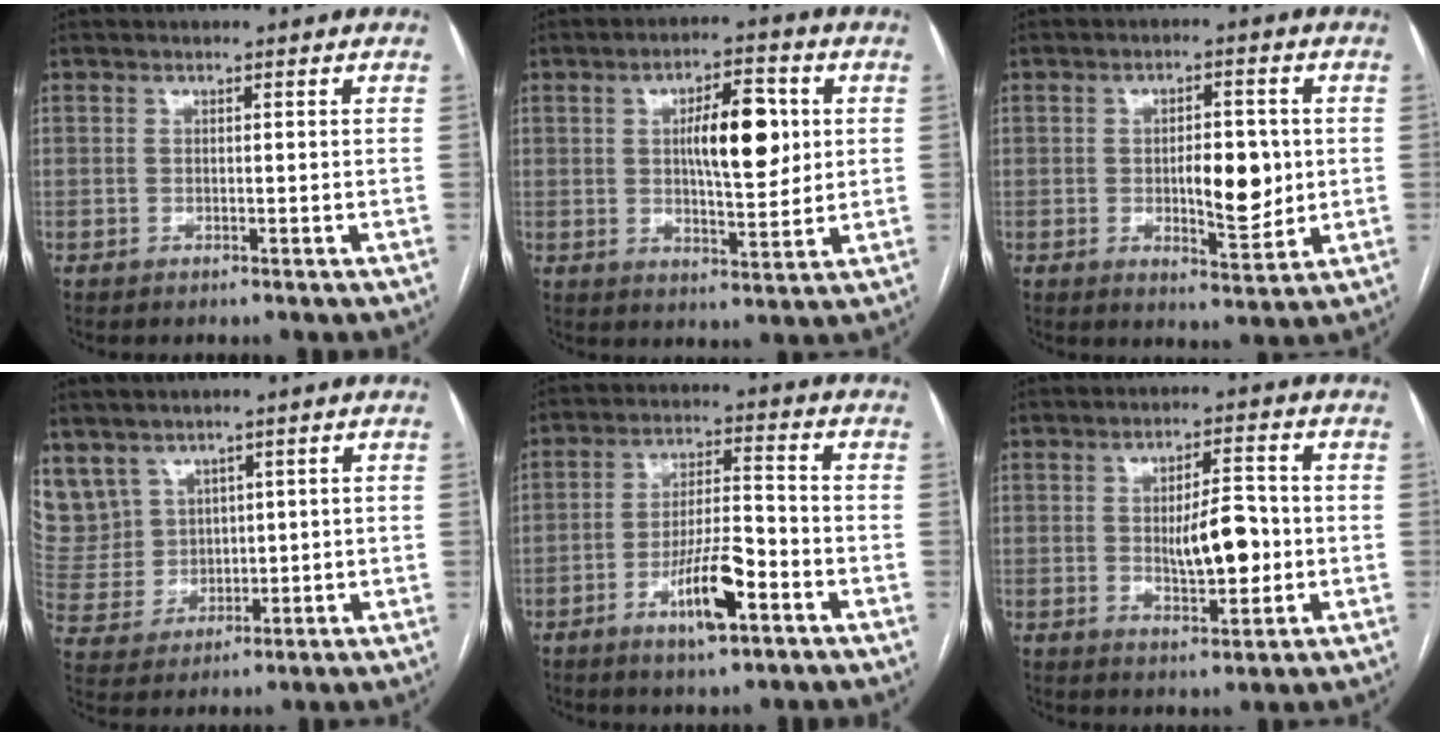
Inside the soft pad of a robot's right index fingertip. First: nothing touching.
{"total": 10.2, "force": [2.0, 3.3, 9.5], "torque": [-0.149, 0.011, 0.034]}
{"total": 7.9, "force": [-0.2, 2.9, 7.3], "torque": [-0.106, -0.004, 0.004]}
{"total": 11.0, "force": [6.6, 8.8, 1.5], "torque": [-0.060, 0.043, 0.163]}
{"total": 9.7, "force": [-4.6, 2.1, 8.2], "torque": [-0.153, 0.000, -0.077]}
{"total": 7.9, "force": [-0.5, 2.5, 7.5], "torque": [-0.119, 0.002, -0.003]}